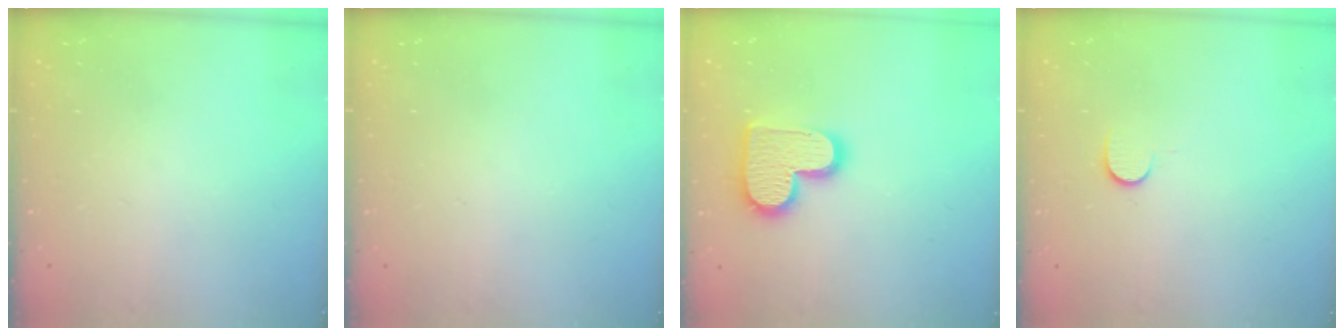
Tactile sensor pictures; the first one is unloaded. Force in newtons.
{"total": 0.0}
{"total": 15.1, "press": 15.1, "slide": 1.1}
{"total": 5.7, "press": 5.6, "slide": 0.7}